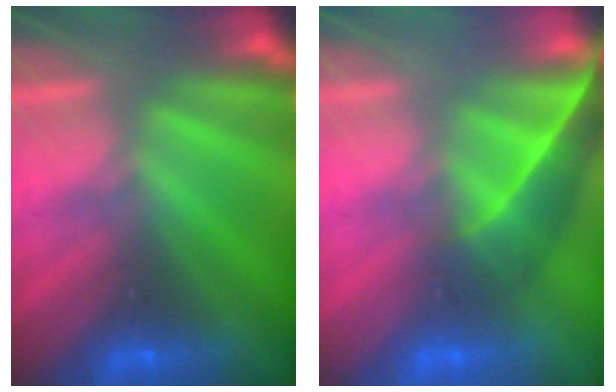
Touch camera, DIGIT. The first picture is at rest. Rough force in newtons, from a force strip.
{"total": 3.9}